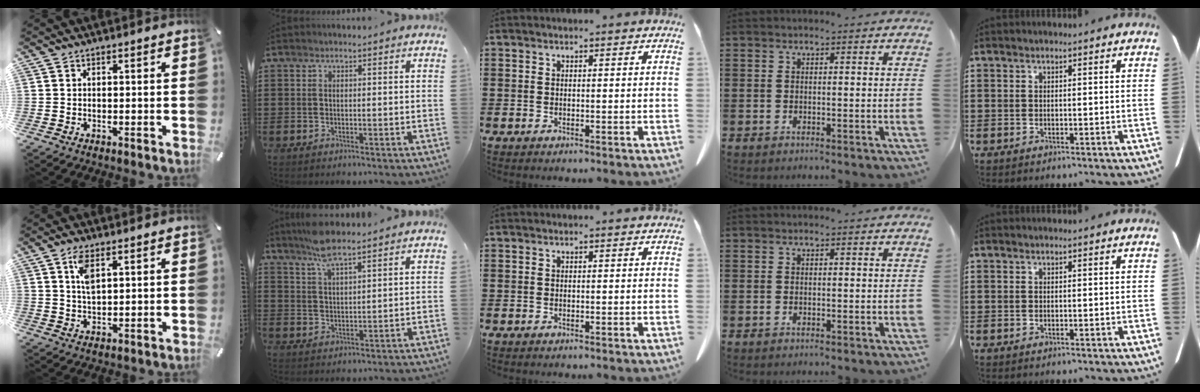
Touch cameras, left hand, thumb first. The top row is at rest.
{"thumb": {"total": 5.1, "force": [2.4, 2.1, 3.9], "torque": [-0.078, 0.001, 0.041]}, "index": {"total": 6.0, "force": [4.9, 0.7, 3.3], "torque": [-0.079, -0.005, 0.089]}}